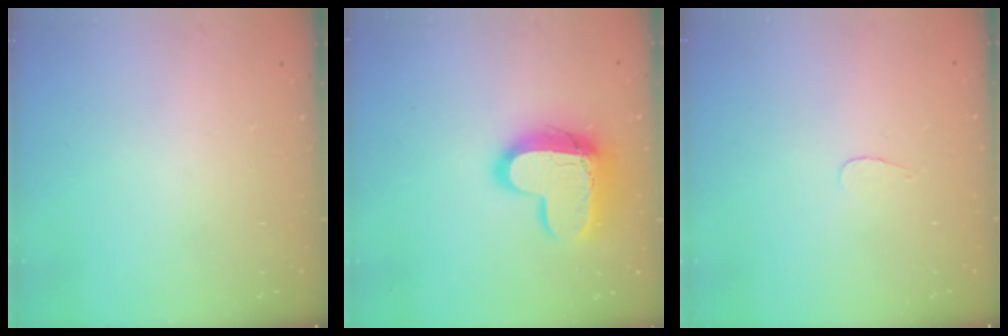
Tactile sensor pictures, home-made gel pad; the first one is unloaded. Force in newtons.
{"total": 16.2, "press": 16.1, "slide": 1.3}
{"total": 2.8, "press": 2.8, "slide": 0.3}